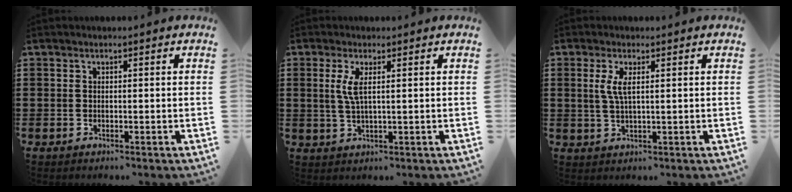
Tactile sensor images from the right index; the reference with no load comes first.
{"total": 3.2, "force": [1.0, 0.6, 2.9], "torque": [-0.068, 0.000, 0.014]}
{"total": 3.2, "force": [1.0, 0.7, 3.0], "torque": [-0.061, 0.004, 0.017]}